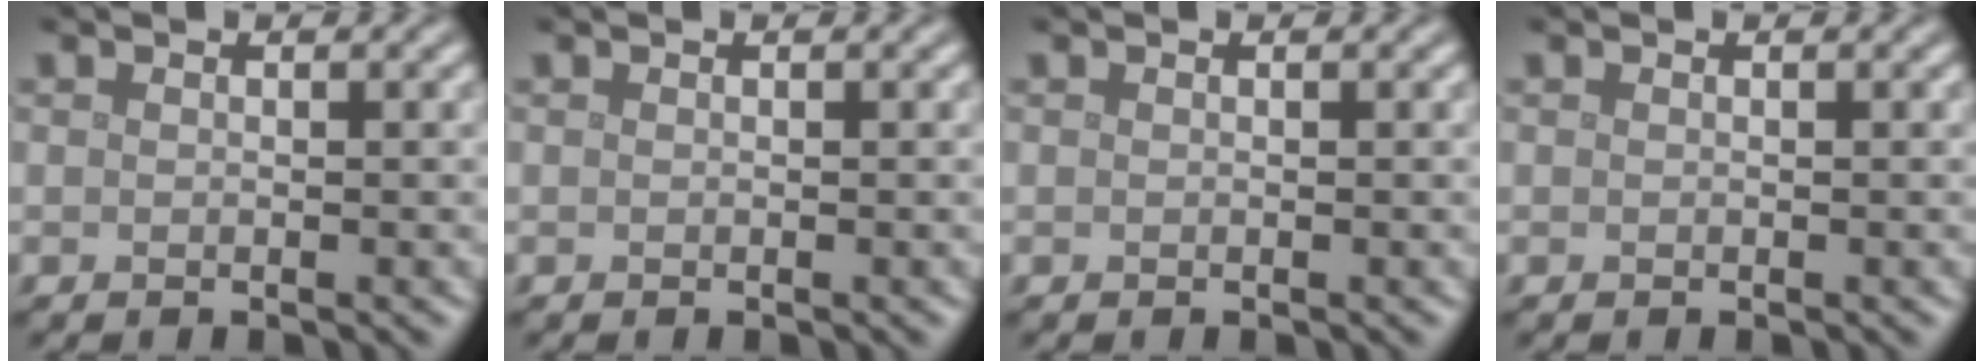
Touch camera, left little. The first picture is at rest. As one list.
[{"total": 0.0}, {"total": 0.0}, {"total": 0.0}]